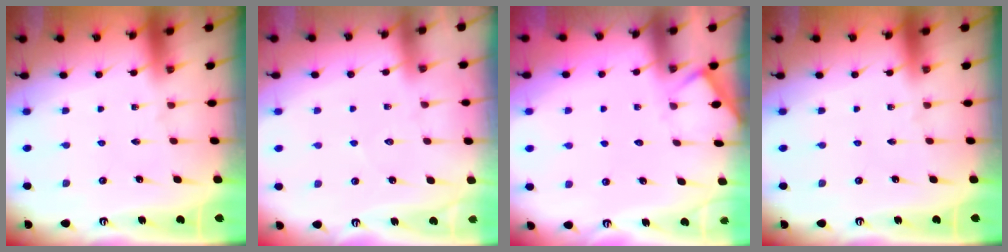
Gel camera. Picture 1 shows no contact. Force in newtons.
{"total": 5.4, "press": 5.4, "slide": 0.6}
{"total": 3.3, "press": 3.3, "slide": 0.4}
{"total": 0.0}